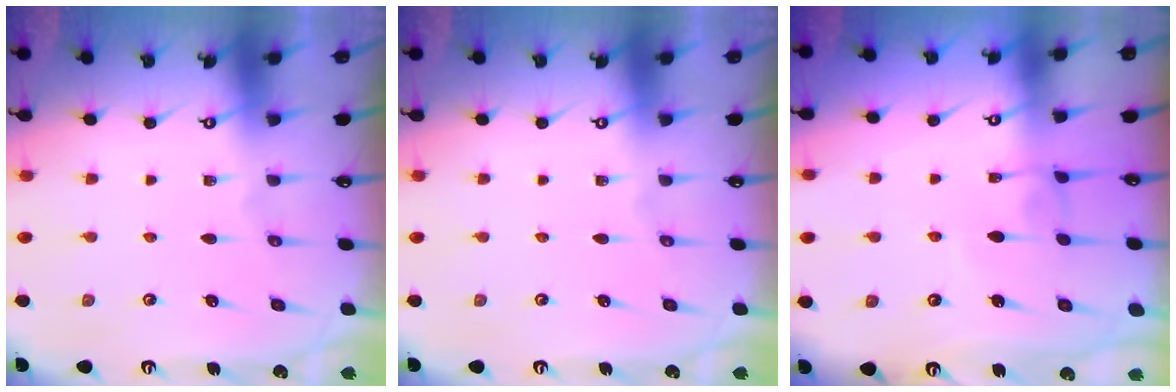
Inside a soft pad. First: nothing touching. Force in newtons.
{"total": 0.0}
{"total": 1.5, "press": 1.5, "slide": 0.4}